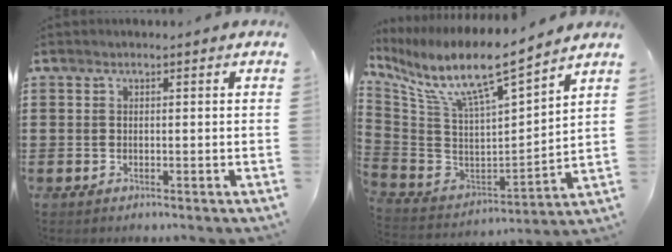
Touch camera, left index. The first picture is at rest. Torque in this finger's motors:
{"motor_torque": [2.14, 0.00, 0.42, 0.21]}